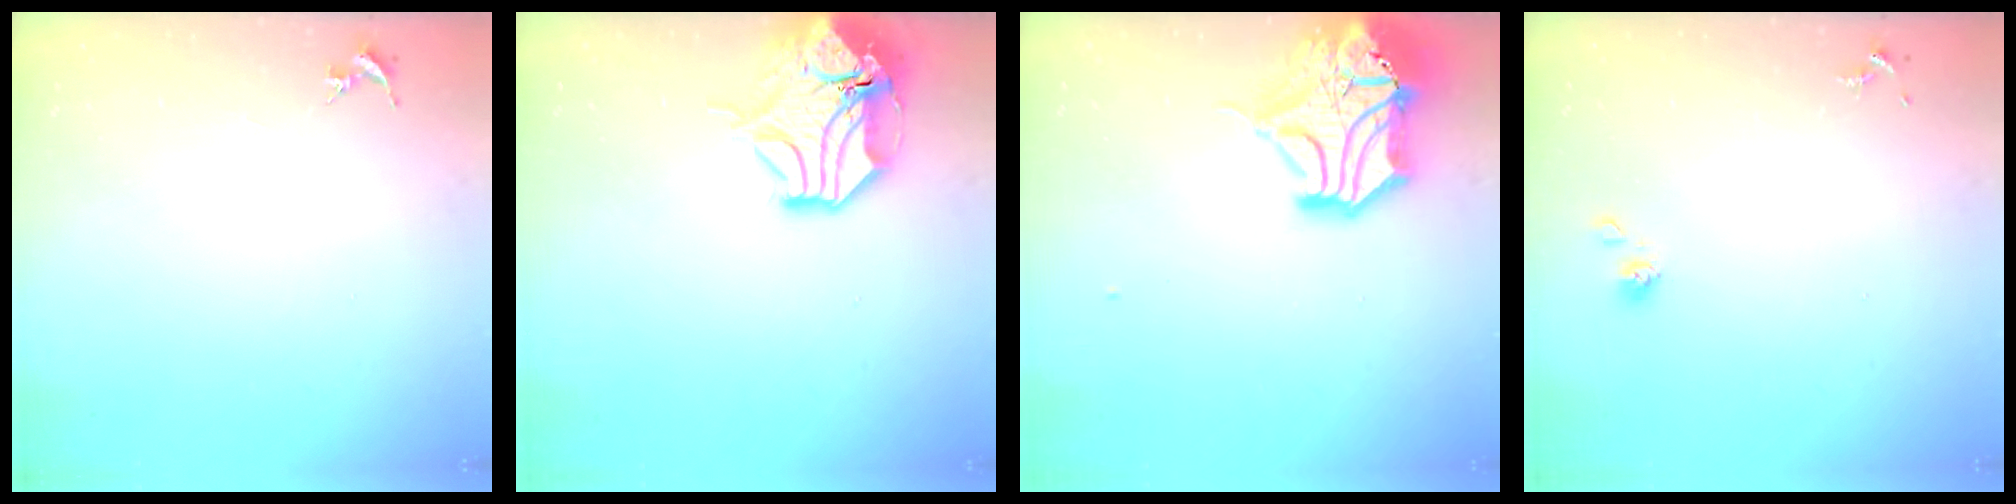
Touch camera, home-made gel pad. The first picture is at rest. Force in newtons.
{"total": 15.1, "press": 14.9, "slide": 2.5}
{"total": 18.3, "press": 18.2, "slide": 2.4}
{"total": 3.6, "press": 3.4, "slide": 1.2}